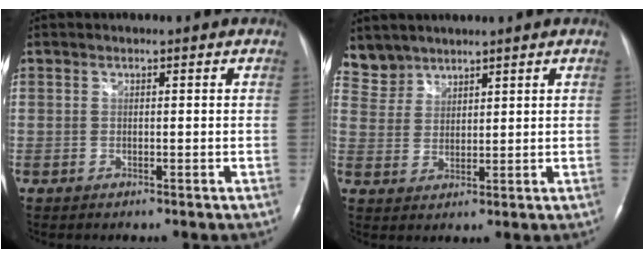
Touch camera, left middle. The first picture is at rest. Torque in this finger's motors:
{"motor_torque": [-0.20, -0.27, 0.02, -0.03]}